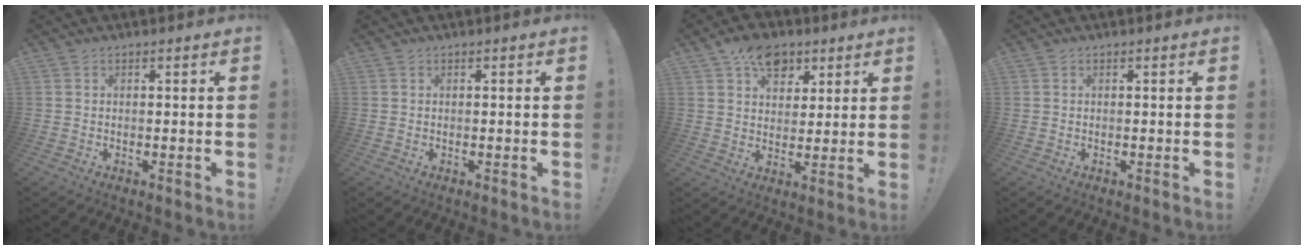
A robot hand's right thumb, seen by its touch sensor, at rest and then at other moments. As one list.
[{"total": 0.6, "force": [-0.5, -0.1, -0.3], "torque": [0.004, 0.002, -0.008]}, {"total": 11.4, "force": [6.4, 7.8, 5.3], "torque": [-0.070, -0.027, 0.118]}, {"total": 0.0}]